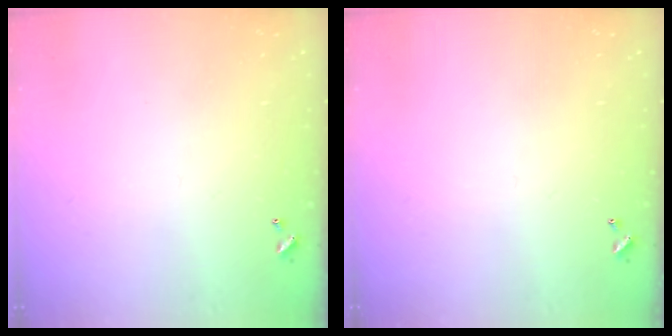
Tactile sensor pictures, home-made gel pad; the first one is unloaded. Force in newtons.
{"total": 0.0}